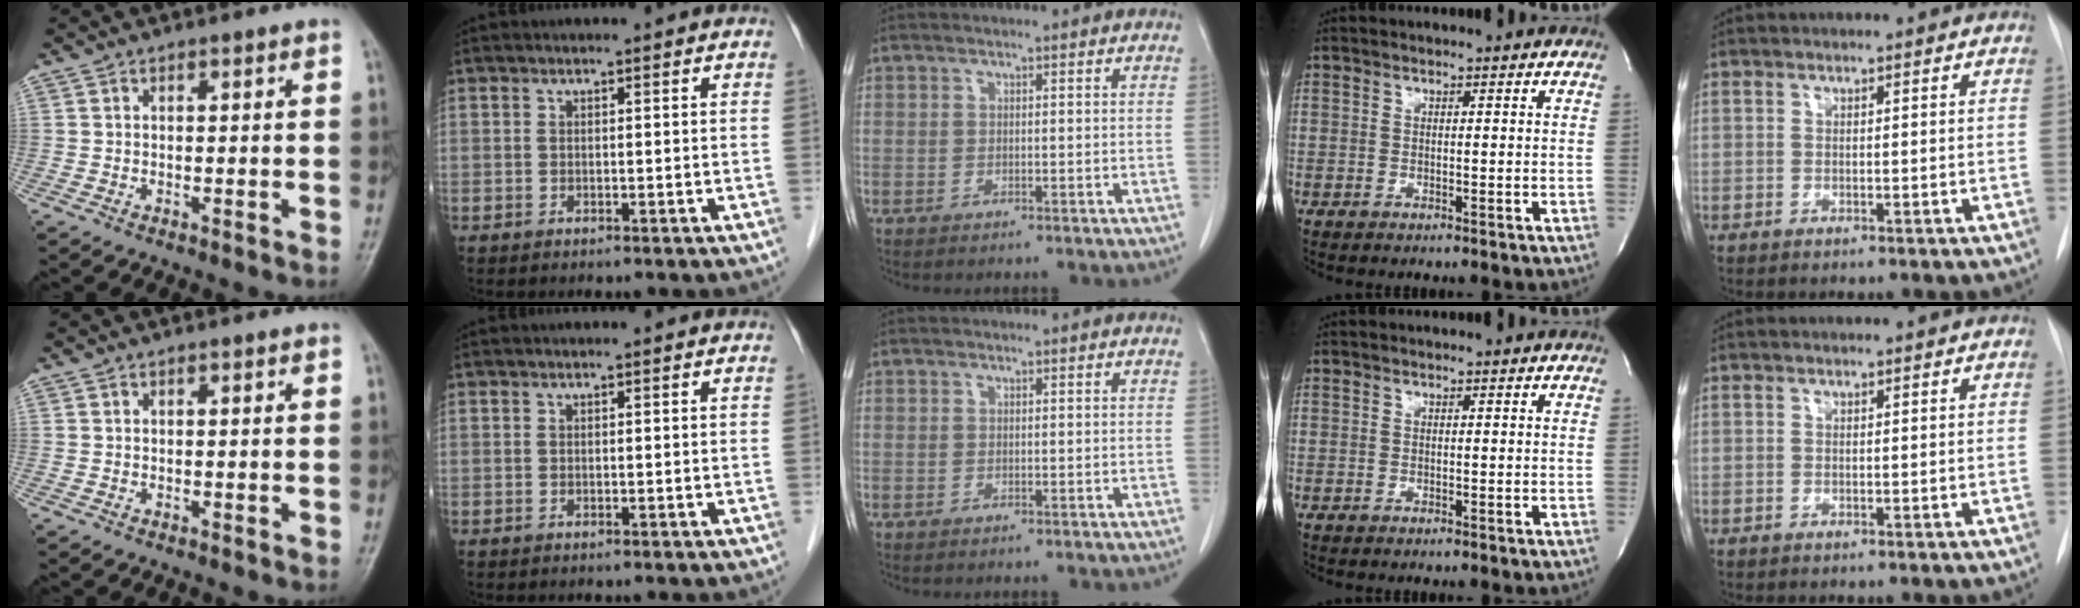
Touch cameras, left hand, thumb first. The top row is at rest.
{}